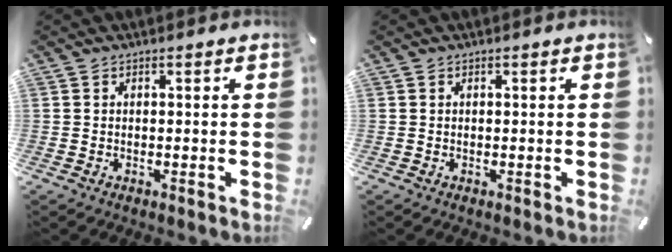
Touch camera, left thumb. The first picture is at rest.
{"total": 0.0}